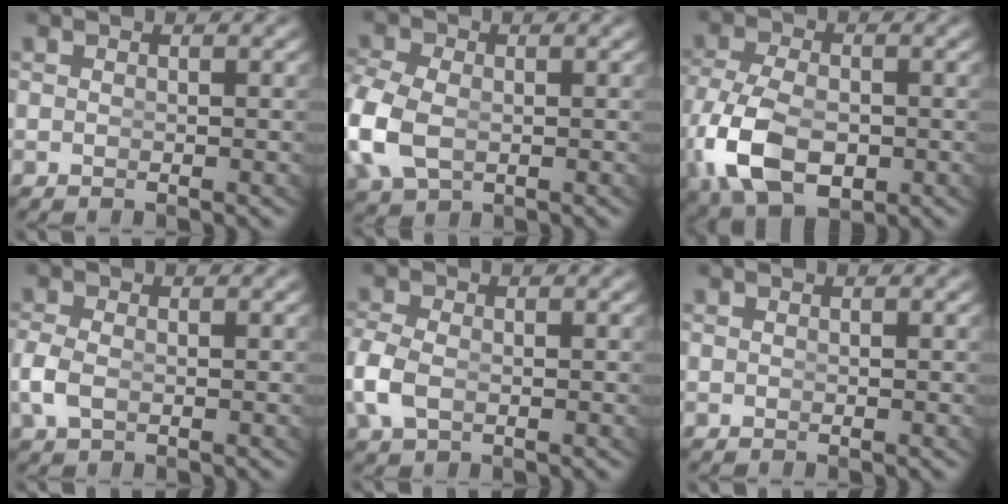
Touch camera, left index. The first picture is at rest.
{"total": 4.4, "force": [-0.7, 3.4, 2.7], "torque": [-0.092, -0.026, 0.005]}
{"total": 8.5, "force": [-2.1, 5.8, 5.8], "torque": [-0.150, -0.046, -0.007]}
{"total": 1.8, "force": [-0.6, 1.1, 1.3], "torque": [-0.044, -0.014, 0.000]}
{"total": 2.5, "force": [-0.7, 1.8, 1.6], "torque": [-0.058, -0.017, 0.000]}
{"total": 0.0}